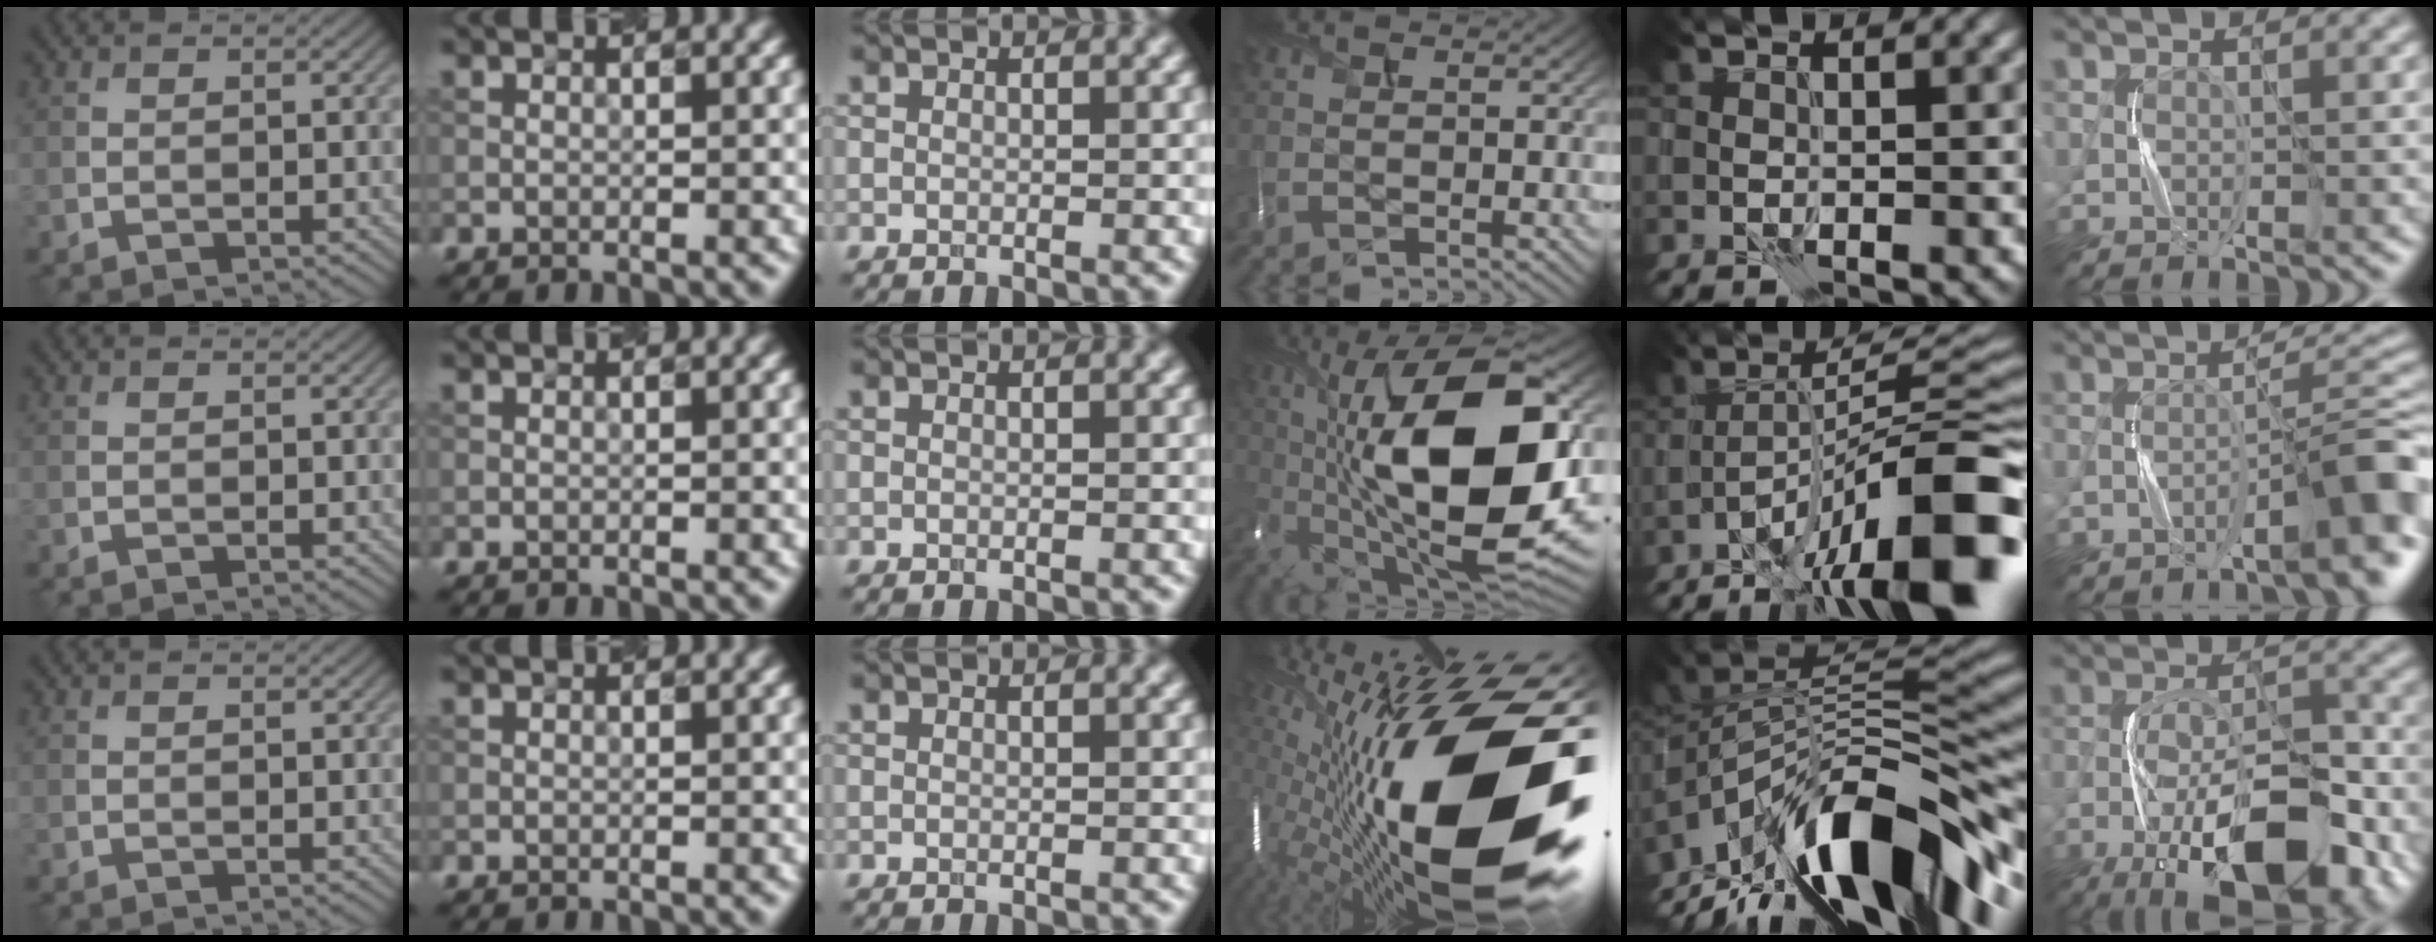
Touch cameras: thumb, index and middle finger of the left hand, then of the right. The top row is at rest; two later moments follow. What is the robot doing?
{"motion": "press", "object": "grip strengthener"}